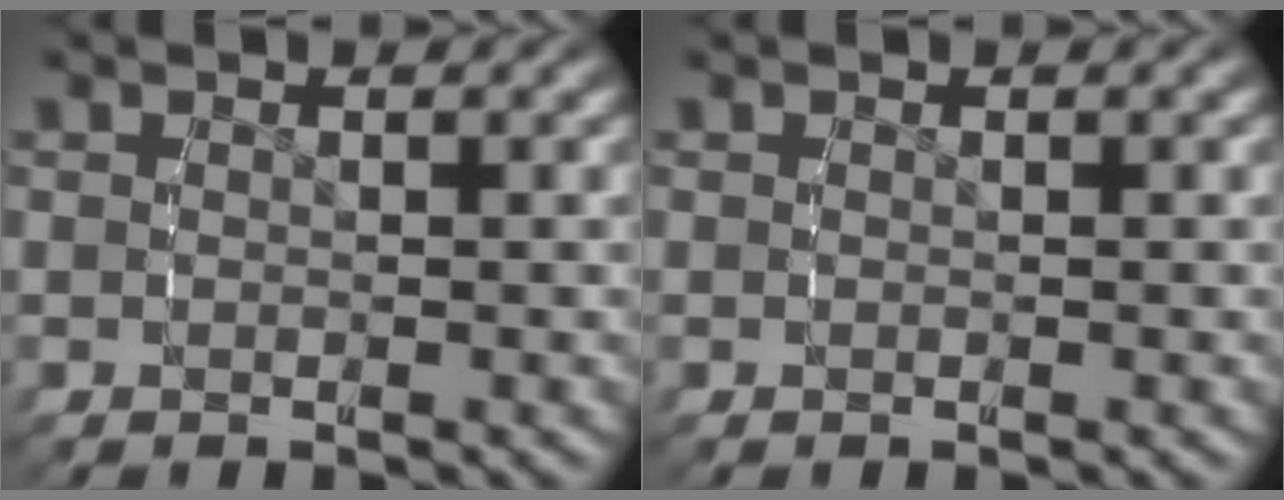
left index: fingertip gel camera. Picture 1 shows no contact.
{"total": 0.0}